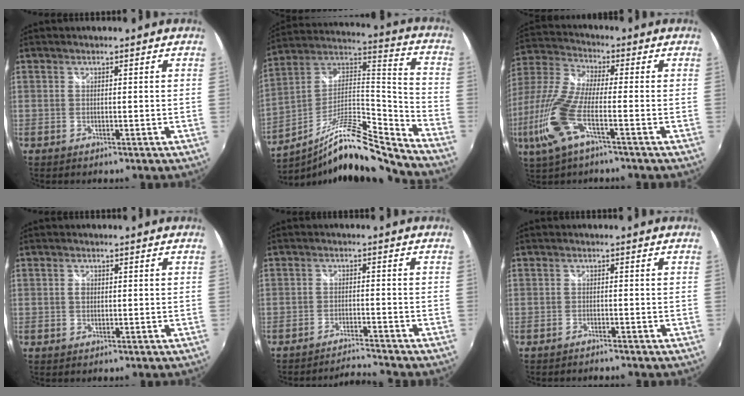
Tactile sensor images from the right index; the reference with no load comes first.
{"total": 17.8, "force": [-13.8, 2.0, 11.0], "torque": [-0.188, 0.012, -0.255]}
{"total": 14.1, "force": [-5.3, 3.5, 12.5], "torque": [-0.291, -0.010, -0.112]}
{"total": 1.3, "force": [0.1, 1.1, 0.7], "torque": [-0.011, 0.003, 0.000]}
{"total": 4.6, "force": [-4.5, -0.6, 0.5], "torque": [-0.028, 0.002, -0.079]}
{"total": 1.4, "force": [-1.4, 0.2, 0.4], "torque": [-0.016, -0.006, -0.027]}